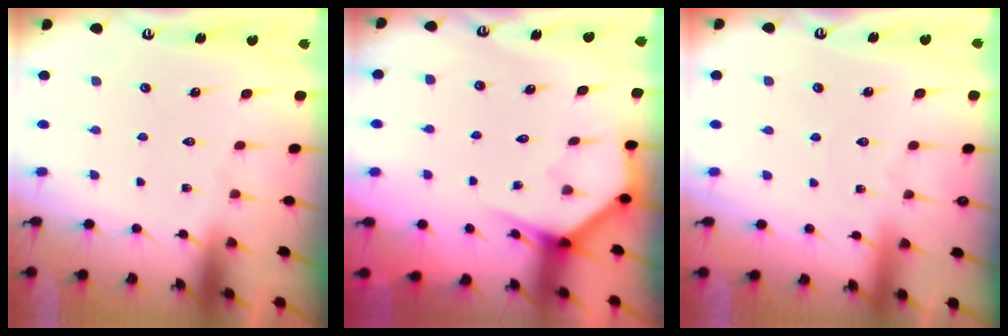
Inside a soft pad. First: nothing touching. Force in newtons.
{"total": 3.8, "press": 3.8, "slide": 0.2}
{"total": 2.8, "press": 2.8, "slide": 0.3}